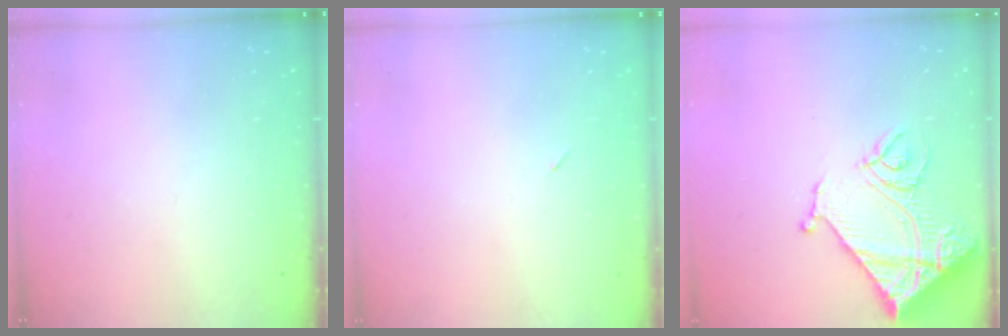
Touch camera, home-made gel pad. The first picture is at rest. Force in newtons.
{"total": 2.3, "press": 1.9, "slide": 1.2}
{"total": 16.9, "press": 16.9, "slide": 1.6}